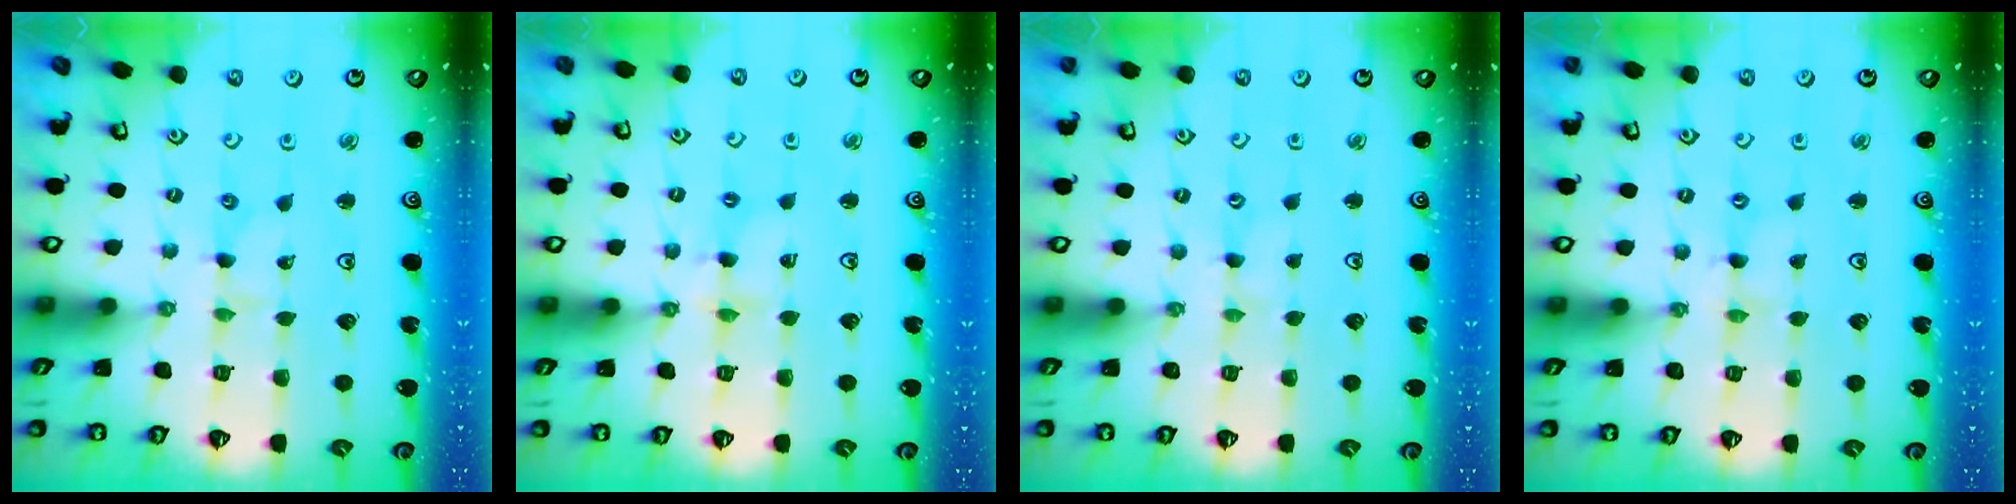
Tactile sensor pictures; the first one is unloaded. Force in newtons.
{"total": 3.9, "press": 3.9, "slide": 0.3}
{"total": 0.0}
{"total": 0.6, "press": 0.6, "slide": 0.1}